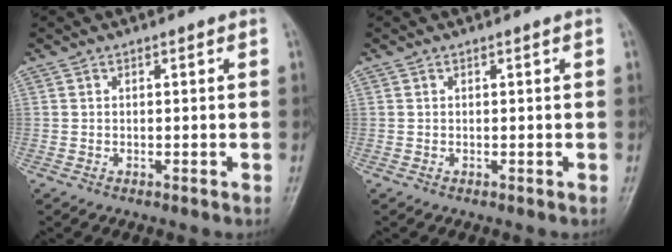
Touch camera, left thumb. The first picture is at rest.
{"total": 0.0}